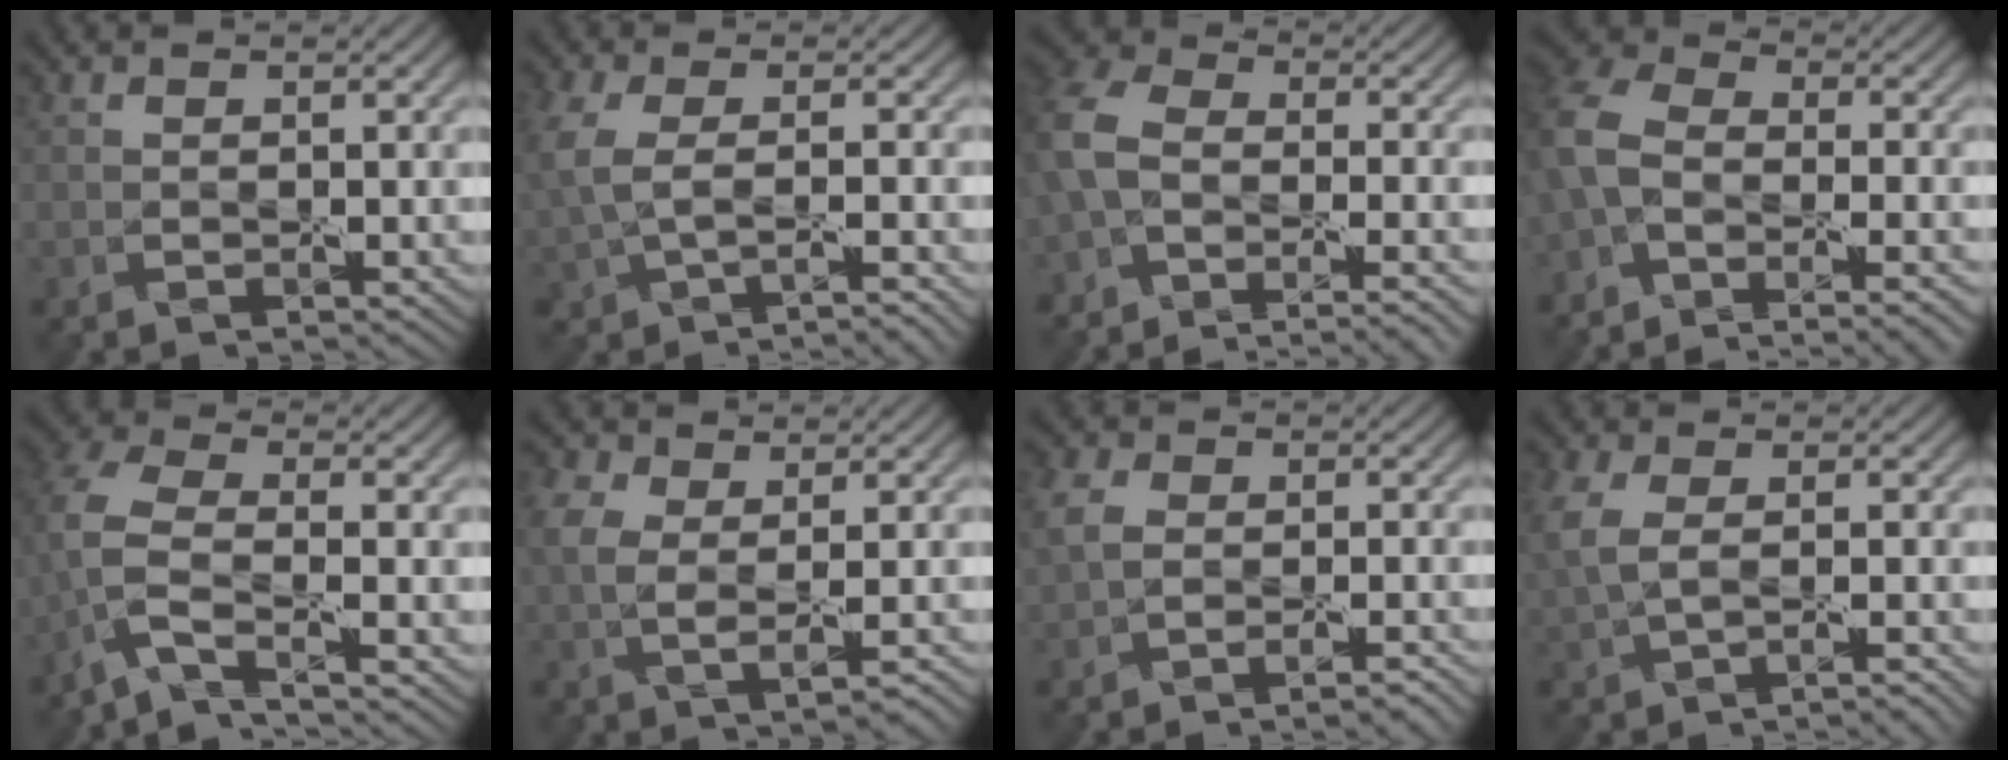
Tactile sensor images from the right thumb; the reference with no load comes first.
{"total": 3.7, "force": [-0.6, 1.5, 3.3], "torque": [-0.094, -0.007, -0.010]}
{"total": 7.7, "force": [-3.8, 4.4, 5.0], "torque": [-0.134, -0.010, -0.068]}
{"total": 8.5, "force": [-4.6, 4.6, 5.5], "torque": [-0.142, -0.006, -0.076]}
{"total": 5.6, "force": [-3.2, 1.3, 4.3], "torque": [-0.104, 0.012, -0.083]}
{"total": 5.2, "force": [0.9, 2.7, 4.3], "torque": [-0.093, 0.010, 0.023]}
{"total": 4.3, "force": [-1.3, 2.8, 3.0], "torque": [-0.061, 0.001, -0.028]}
{"total": 3.8, "force": [-0.3, 1.9, 3.2], "torque": [-0.087, -0.002, -0.003]}